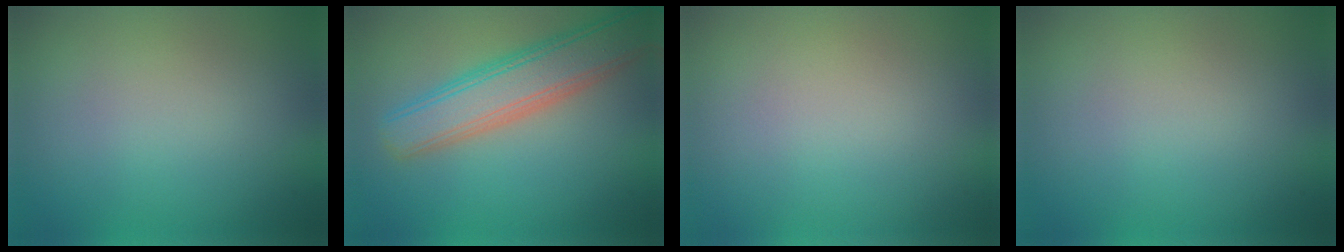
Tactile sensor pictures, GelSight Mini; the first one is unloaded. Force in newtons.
{"total": 6.4, "press": 6.4, "slide": 0.3}
{"total": 0.0}
{"total": 0.0}